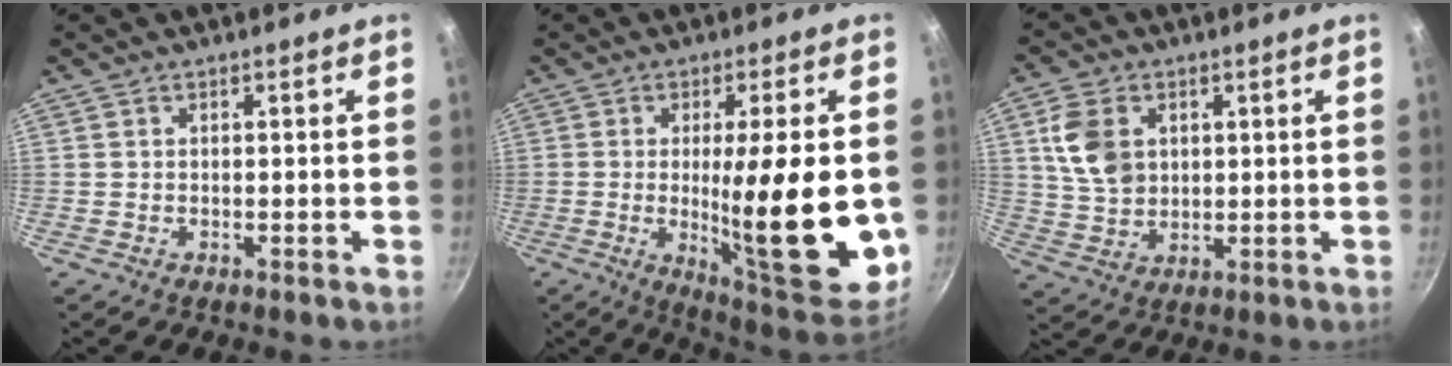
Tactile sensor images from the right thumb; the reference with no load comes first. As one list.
[{"total": 22.7, "force": [-1.8, 5.4, 21.9], "torque": [-0.299, -0.024, -0.018]}, {"total": 9.5, "force": [2.6, 7.0, 5.9], "torque": [-0.097, -0.009, 0.053]}]